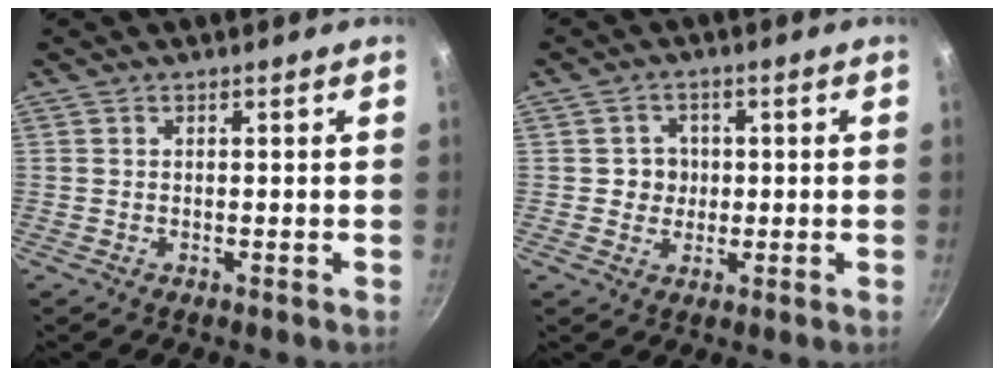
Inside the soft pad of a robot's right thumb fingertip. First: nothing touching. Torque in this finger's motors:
{"motor_torque": [0.57, 0.54, 0.34, 0.12, -0.02]}